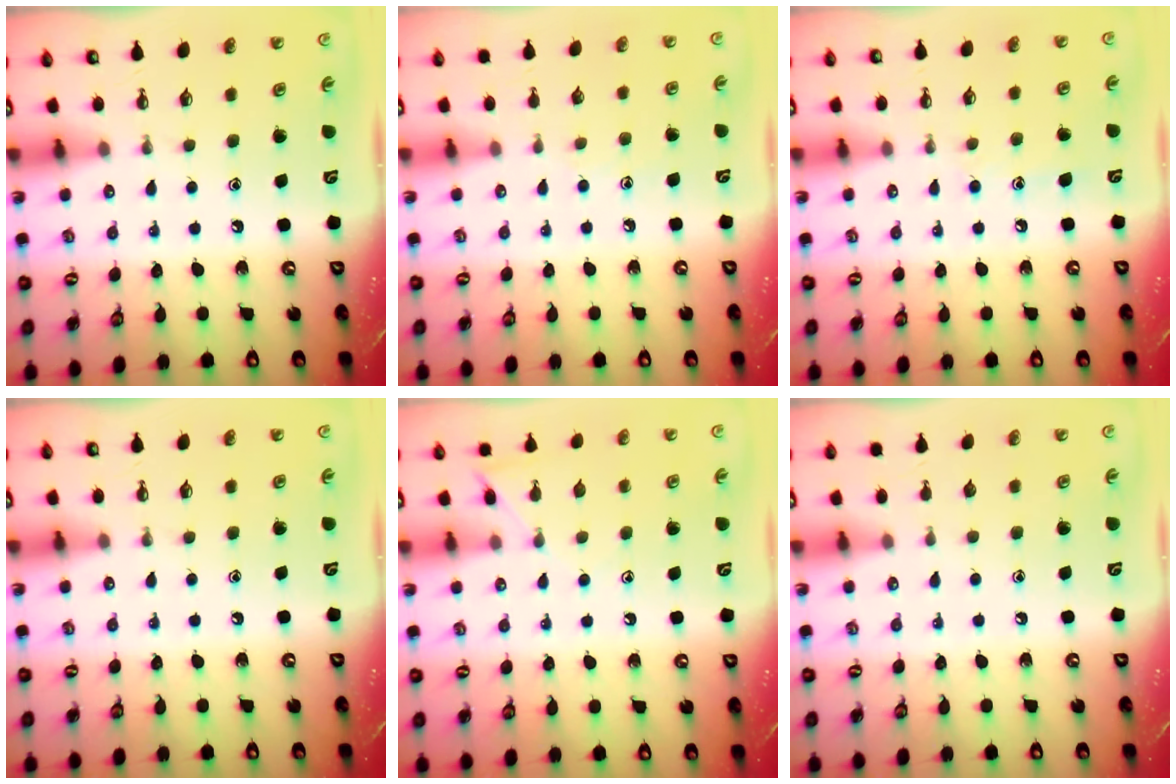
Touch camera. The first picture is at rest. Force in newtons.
{"total": 3.3, "press": 3.3, "slide": 0.4}
{"total": 5.7, "press": 5.6, "slide": 0.6}
{"total": 0.0}
{"total": 6.7, "press": 6.7, "slide": 0.6}
{"total": 0.0}